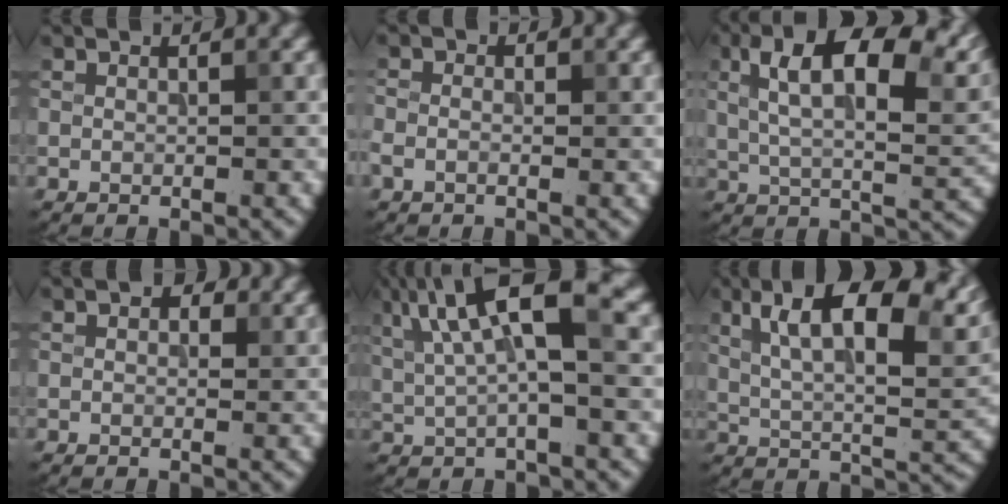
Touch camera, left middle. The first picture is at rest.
{"total": 1.6, "force": [-0.6, 1.1, 1.1], "torque": [-0.028, 0.001, -0.015]}
{"total": 12.0, "force": [4.7, 4.8, 10.0], "torque": [-0.166, 0.009, 0.077]}
{"total": 1.6, "force": [0.7, 1.0, 1.0], "torque": [-0.013, 0.002, 0.010]}
{"total": 8.6, "force": [2.8, 2.3, 7.7], "torque": [-0.149, 0.016, 0.050]}
{"total": 12.6, "force": [5.7, 4.1, 10.4], "torque": [-0.171, 0.010, 0.098]}